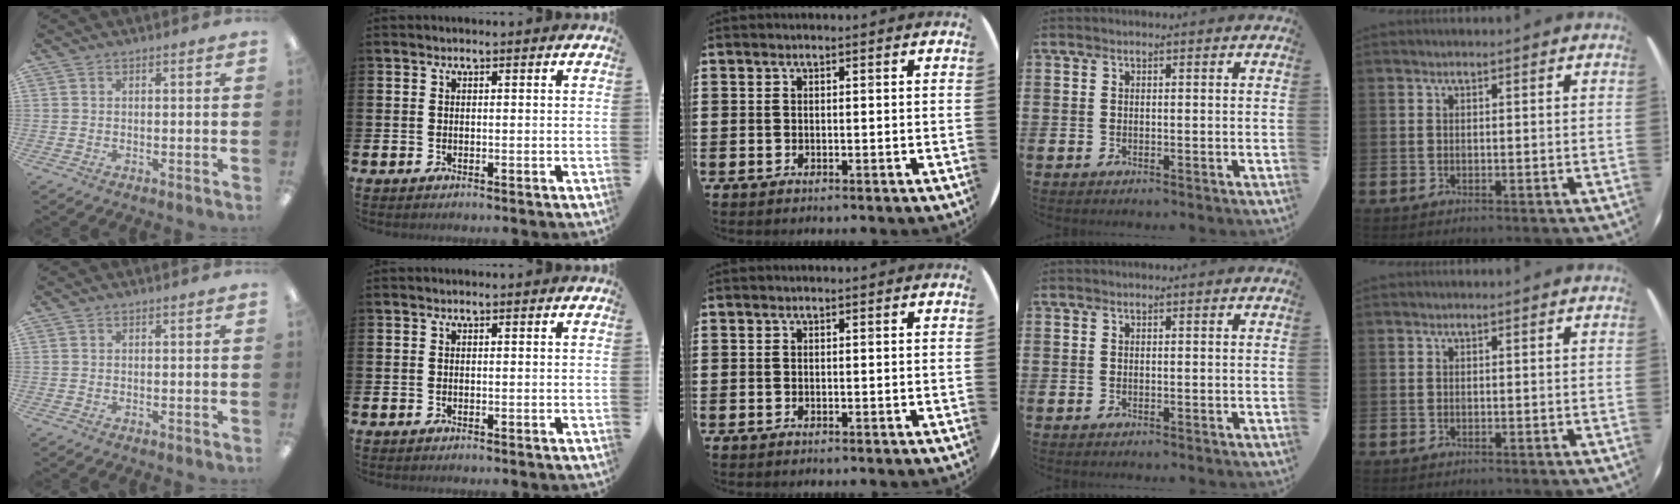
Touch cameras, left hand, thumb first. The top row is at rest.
{}